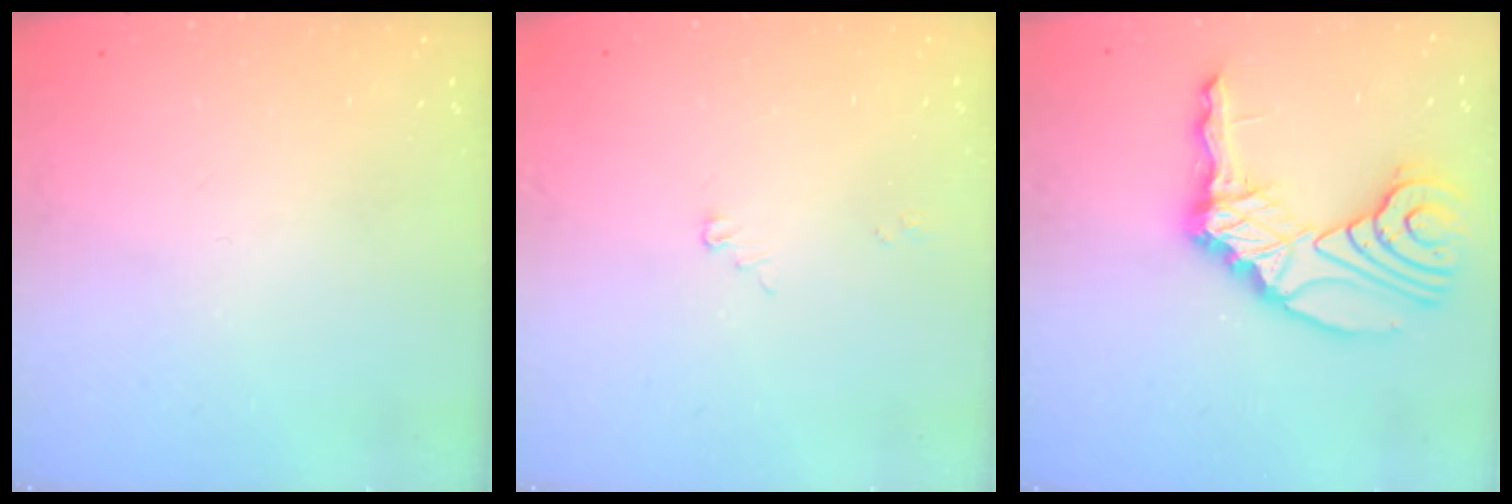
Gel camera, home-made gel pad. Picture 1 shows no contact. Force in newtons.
{"total": 2.4, "press": 2.4, "slide": 0.3}
{"total": 18.5, "press": 18.2, "slide": 3.2}